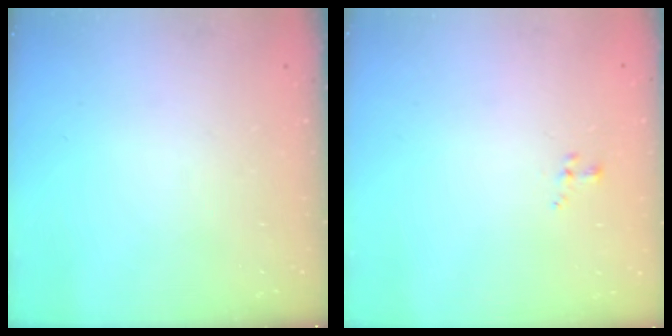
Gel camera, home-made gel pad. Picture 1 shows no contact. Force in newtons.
{"total": 0.8, "press": 0.6, "slide": 0.6}